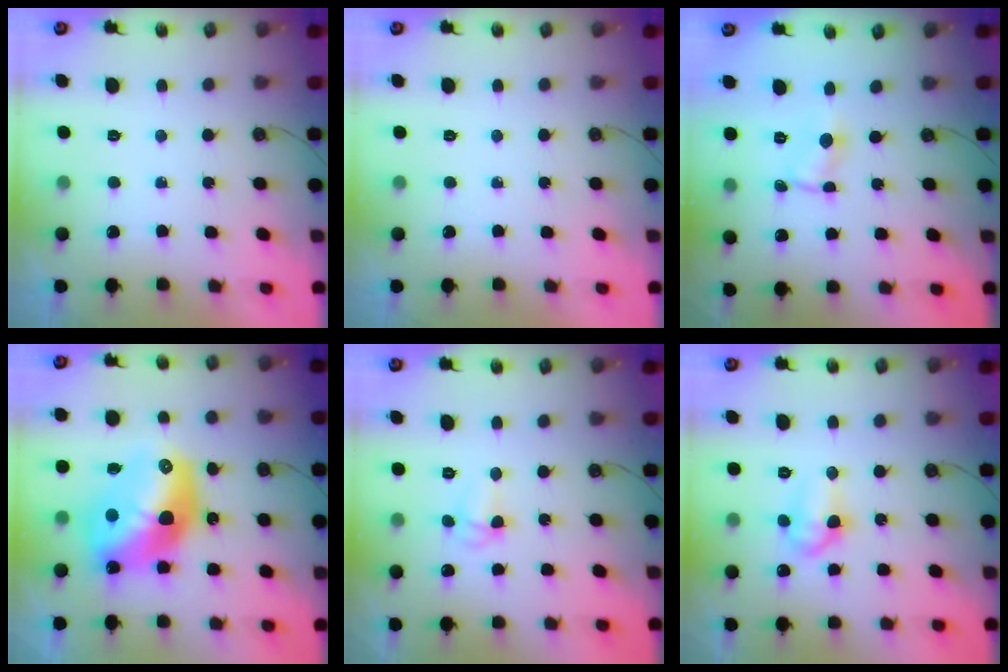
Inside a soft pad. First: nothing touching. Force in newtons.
{"total": 0.0}
{"total": 0.9, "press": 0.9, "slide": 0.1}
{"total": 19.1, "press": 19.1, "slide": 1.5}
{"total": 3.5, "press": 3.3, "slide": 1.1}
{"total": 8.3, "press": 8.3, "slide": 0.8}